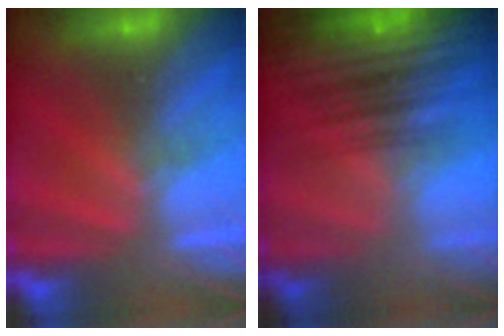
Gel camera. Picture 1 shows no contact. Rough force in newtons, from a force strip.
{"total": 9.4}